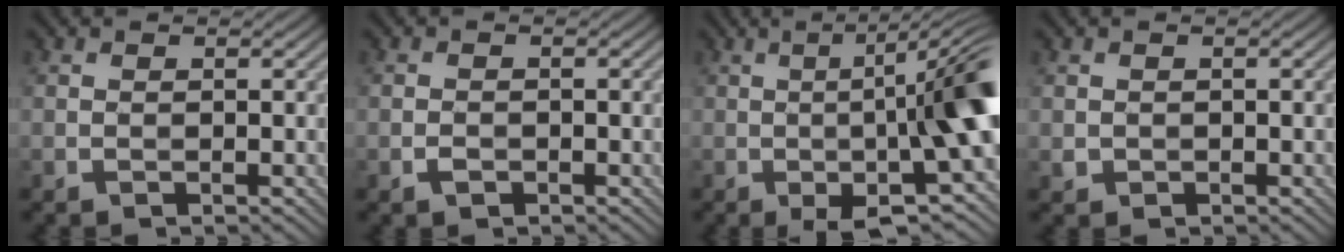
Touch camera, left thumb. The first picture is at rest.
{"total": 1.2, "force": [-0.7, 0.7, 0.6], "torque": [-0.012, -0.002, -0.014]}
{"total": 14.5, "force": [-1.8, 3.5, 14.0], "torque": [-0.166, 0.011, -0.024]}
{"total": 0.9, "force": [-0.1, 0.8, 0.3], "torque": [-0.010, -0.004, 0.002]}